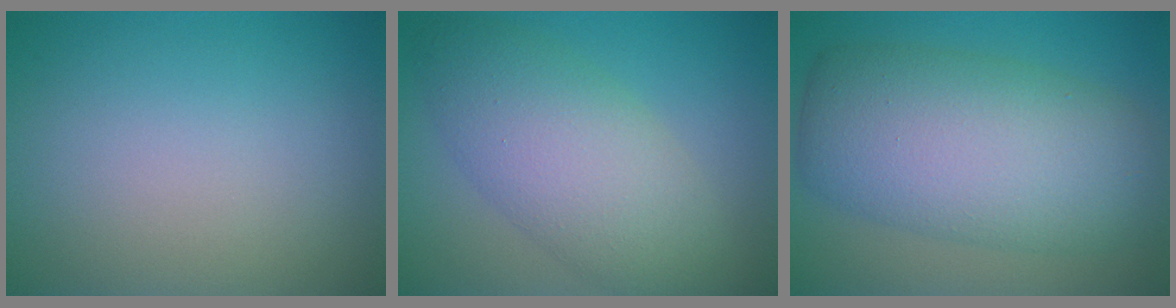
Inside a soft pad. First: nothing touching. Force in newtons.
{"total": 7.0, "press": 7.0, "slide": 0.5}
{"total": 10.5, "press": 10.5, "slide": 0.2}